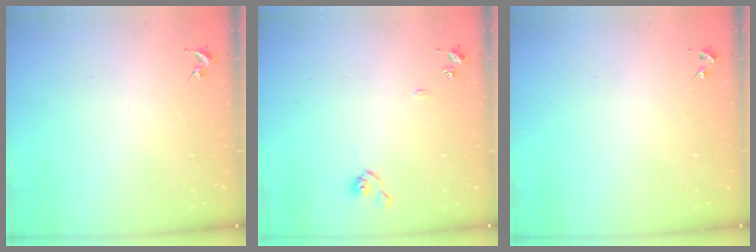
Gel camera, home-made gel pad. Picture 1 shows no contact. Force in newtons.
{"total": 6.8, "press": 6.8, "slide": 0.6}
{"total": 3.9, "press": 3.8, "slide": 0.6}